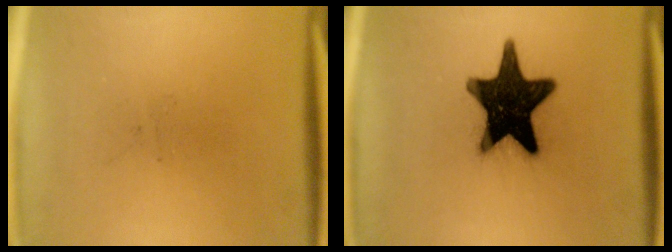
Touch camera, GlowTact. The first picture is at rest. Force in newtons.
{"total": 19.1}